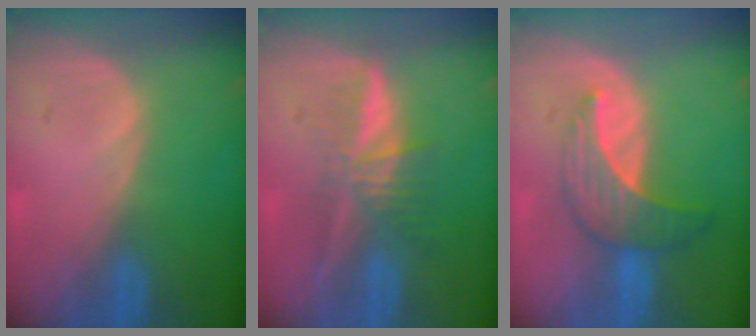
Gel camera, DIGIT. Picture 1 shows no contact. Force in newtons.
{"total": 6.0, "press": 5.4, "slide": 2.6}
{"total": 7.3, "press": 6.6, "slide": 3.2}